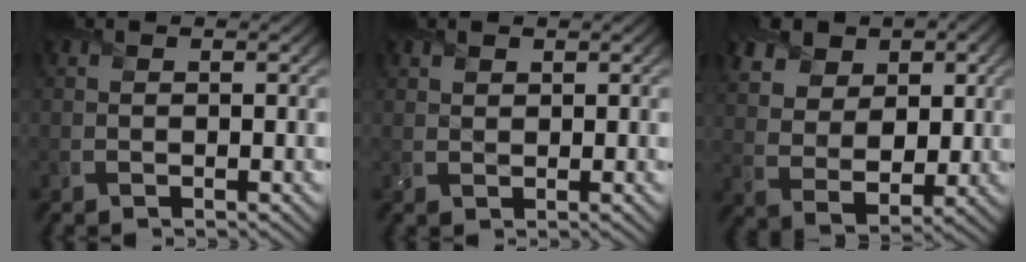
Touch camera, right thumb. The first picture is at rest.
{"total": 1.0, "force": [0.8, 0.5, 0.3], "torque": [-0.008, -0.002, 0.020]}
{"total": 9.1, "force": [4.5, 6.1, 5.0], "torque": [-0.133, 0.002, 0.080]}